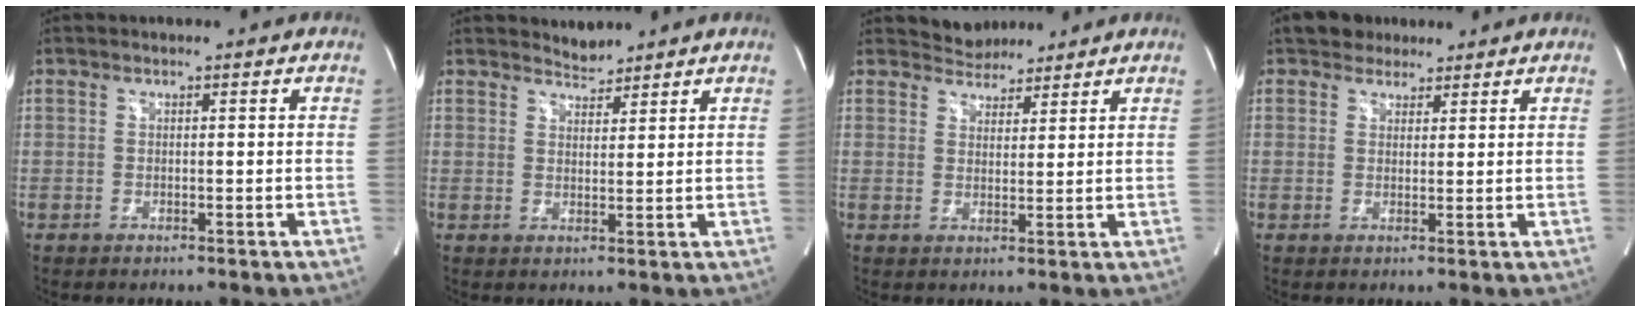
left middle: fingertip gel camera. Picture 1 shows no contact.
{"total": 2.3, "force": [2.2, 0.5, -0.3], "torque": [0.002, 0.002, 0.040]}
{"total": 4.2, "force": [3.8, 1.6, -0.1], "torque": [0.000, 0.012, 0.064]}
{"total": 3.7, "force": [2.8, 2.3, 0.4], "torque": [-0.006, 0.017, 0.044]}